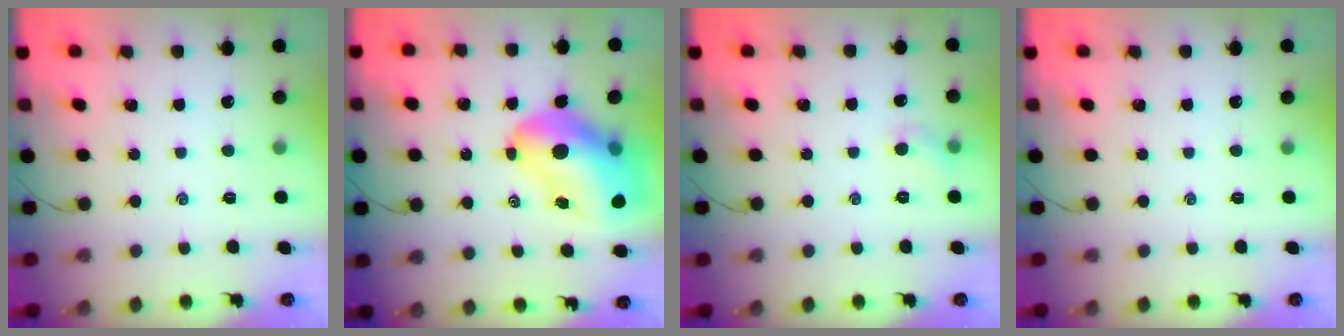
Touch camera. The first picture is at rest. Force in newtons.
{"total": 17.3, "press": 16.5, "slide": 5.1}
{"total": 4.9, "press": 4.6, "slide": 1.7}
{"total": 0.0}